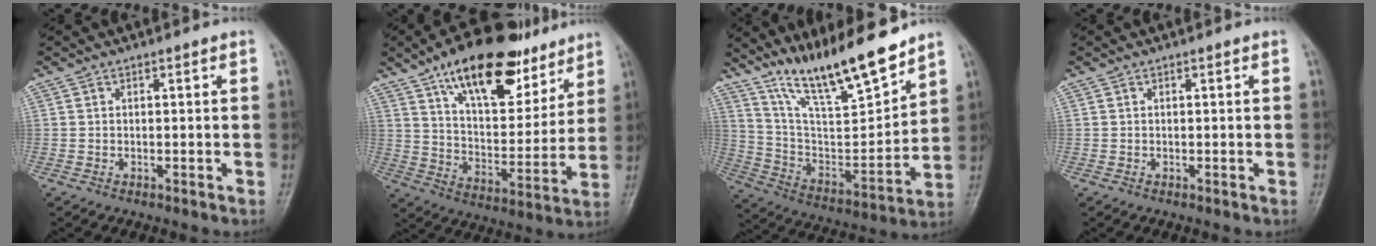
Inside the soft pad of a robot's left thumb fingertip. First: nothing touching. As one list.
[{"total": 22.4, "force": [14.2, 10.0, 14.2], "torque": [-0.177, -0.052, 0.234]}, {"total": 18.8, "force": [14.8, 3.6, 11.0], "torque": [-0.156, -0.085, 0.271]}, {"total": 0.0}]